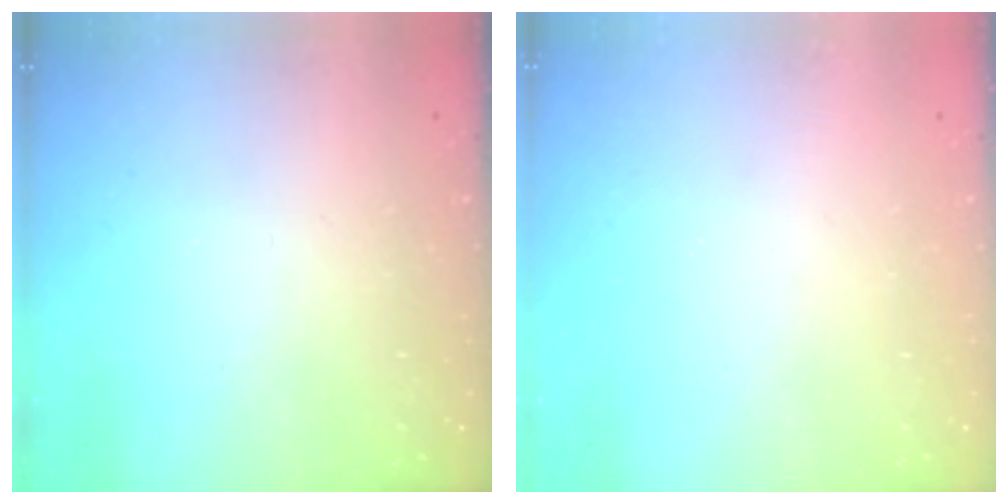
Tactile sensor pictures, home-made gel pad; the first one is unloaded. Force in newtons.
{"total": 0.0}